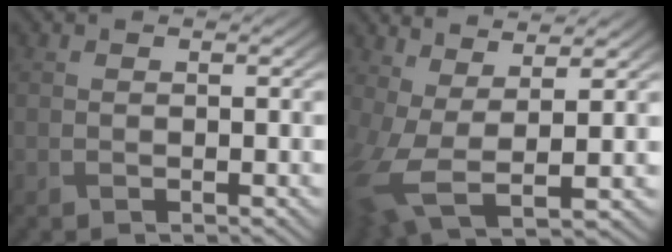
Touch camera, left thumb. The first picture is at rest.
{"total": 9.3, "force": [1.2, 4.1, 8.2], "torque": [-0.197, -0.012, 0.028]}